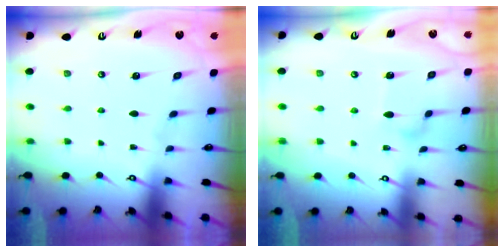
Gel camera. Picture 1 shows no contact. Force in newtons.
{"total": 7.0, "press": 7.0, "slide": 0.4}